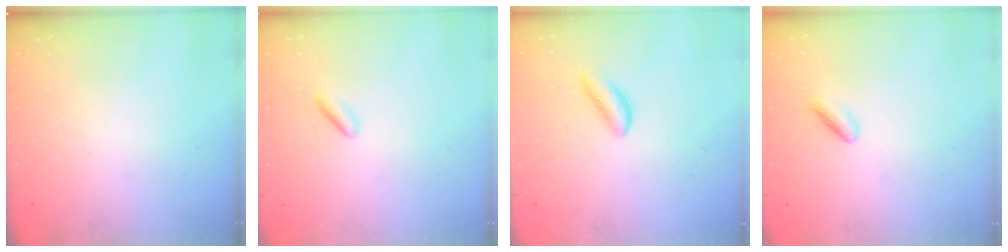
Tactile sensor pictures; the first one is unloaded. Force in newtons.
{"total": 1.9, "press": 1.7, "slide": 0.7}
{"total": 1.6, "press": 1.5, "slide": 0.3}
{"total": 1.9, "press": 1.5, "slide": 1.2}